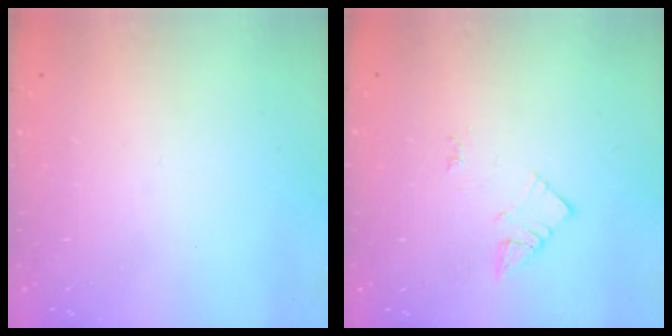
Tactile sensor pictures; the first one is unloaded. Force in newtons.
{"total": 2.7, "press": 2.6, "slide": 0.4}